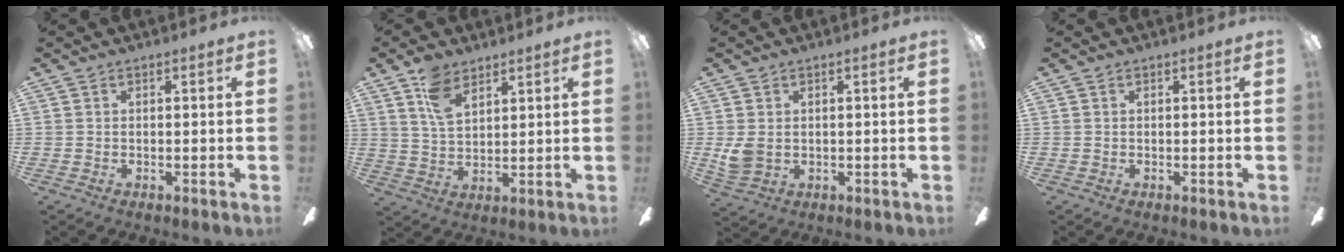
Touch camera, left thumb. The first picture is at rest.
{"total": 9.1, "force": [5.7, 4.9, 5.0], "torque": [-0.105, -0.010, 0.110]}
{"total": 4.2, "force": [1.0, 3.2, 2.5], "torque": [-0.052, -0.002, 0.018]}
{"total": 0.0}